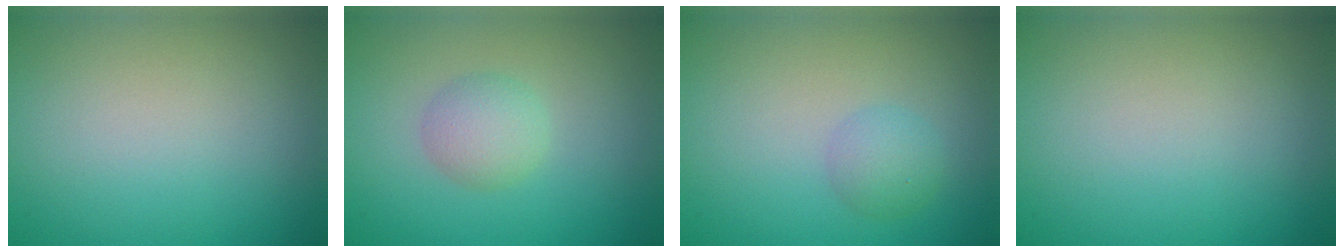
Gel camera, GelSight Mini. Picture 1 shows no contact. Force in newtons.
{"total": 2.4, "press": 2.4, "slide": 0.1}
{"total": 1.8, "press": 1.8, "slide": 0.1}
{"total": 0.0}